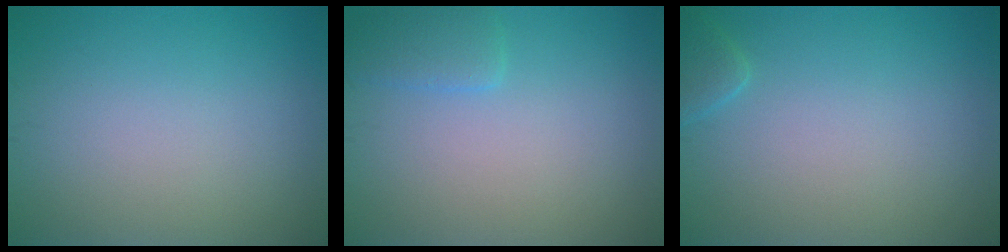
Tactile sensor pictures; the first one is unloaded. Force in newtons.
{"total": 1.7, "press": 1.7, "slide": 0.2}
{"total": 1.3, "press": 1.3, "slide": 0.1}